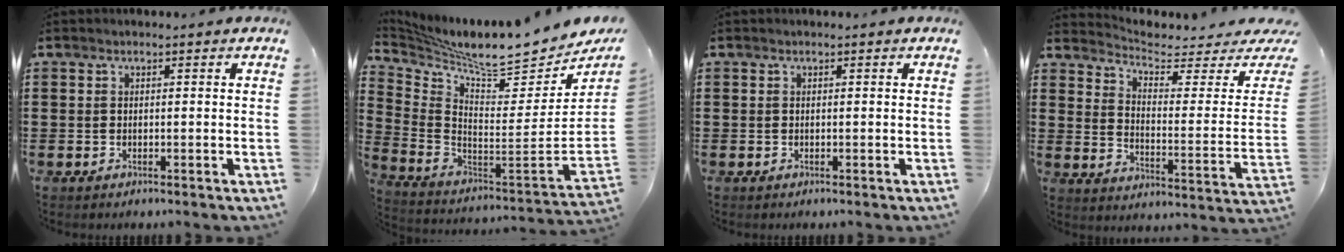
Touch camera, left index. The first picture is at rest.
{"total": 8.3, "force": [7.4, 0.5, 3.7], "torque": [-0.094, -0.074, 0.120]}
{"total": 0.0}
{"total": 3.9, "force": [3.2, 1.0, 2.0], "torque": [-0.052, -0.031, 0.048]}